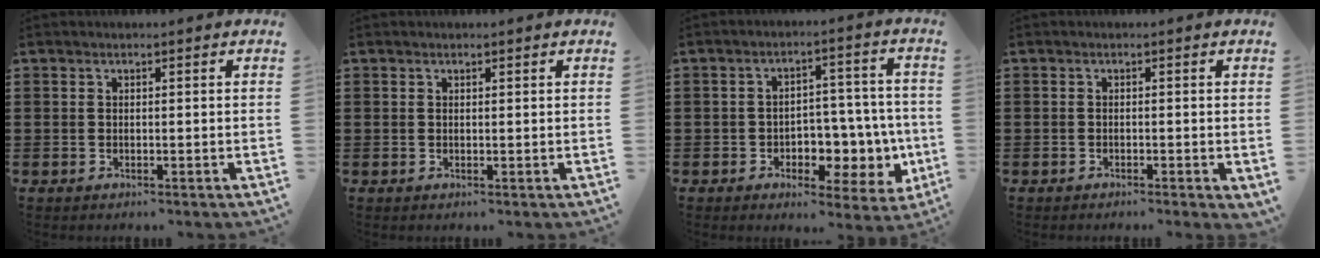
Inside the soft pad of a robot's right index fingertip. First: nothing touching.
{"total": 0.0}
{"total": 6.4, "force": [-1.5, 5.1, 3.6], "torque": [-0.048, 0.008, -0.028]}
{"total": 0.6, "force": [-0.6, 0.1, 0.1], "torque": [-0.005, -0.005, -0.012]}